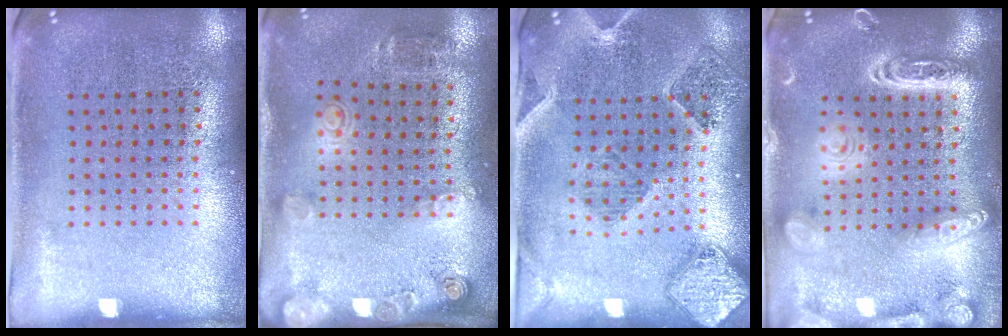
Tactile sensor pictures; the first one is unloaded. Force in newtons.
{"total": 1.9, "press": 1.3, "slide": 1.4}
{"total": 1.6, "press": 1.6, "slide": 0.3}
{"total": 3.9, "press": 3.9, "slide": 0.3}